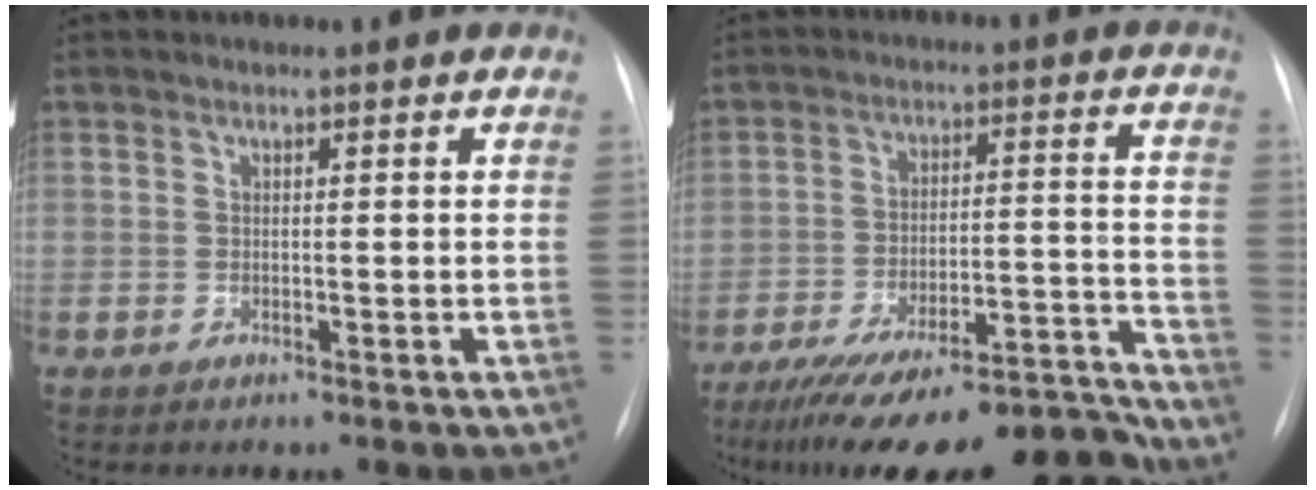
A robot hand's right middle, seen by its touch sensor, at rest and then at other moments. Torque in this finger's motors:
{"motor_torque": [1.09, -1.05, 0.66, 0.21]}